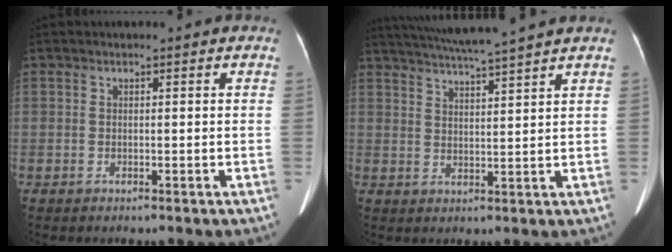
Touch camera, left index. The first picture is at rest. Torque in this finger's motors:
{"motor_torque": [0.18, -0.63, 0.04, 0.07]}